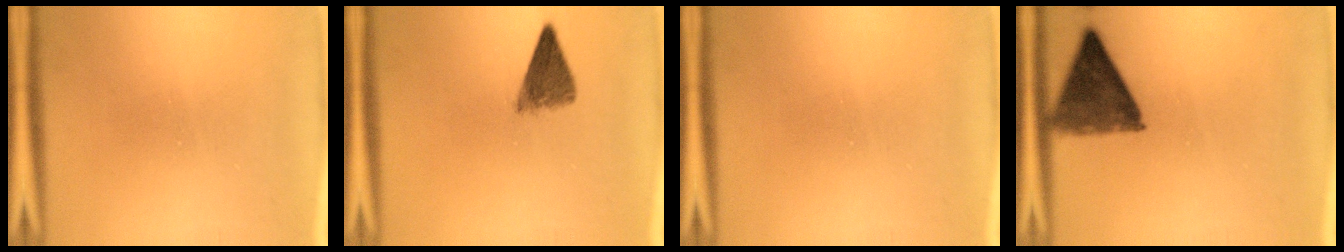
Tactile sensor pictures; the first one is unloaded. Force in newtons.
{"total": 4.5}
{"total": 0.0}
{"total": 8.7}